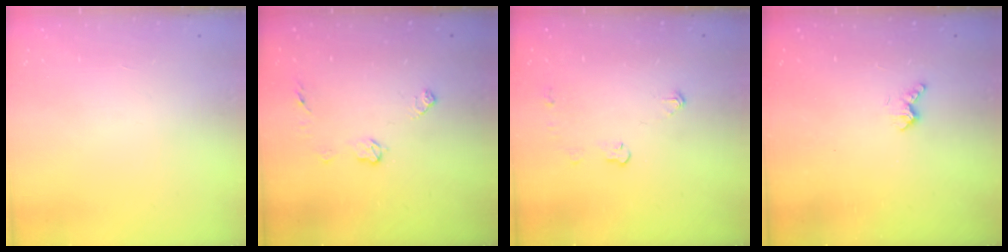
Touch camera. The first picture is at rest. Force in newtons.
{"total": 6.3, "press": 6.3, "slide": 0.3}
{"total": 3.9, "press": 3.9, "slide": 0.4}
{"total": 2.6, "press": 2.6, "slide": 0.6}